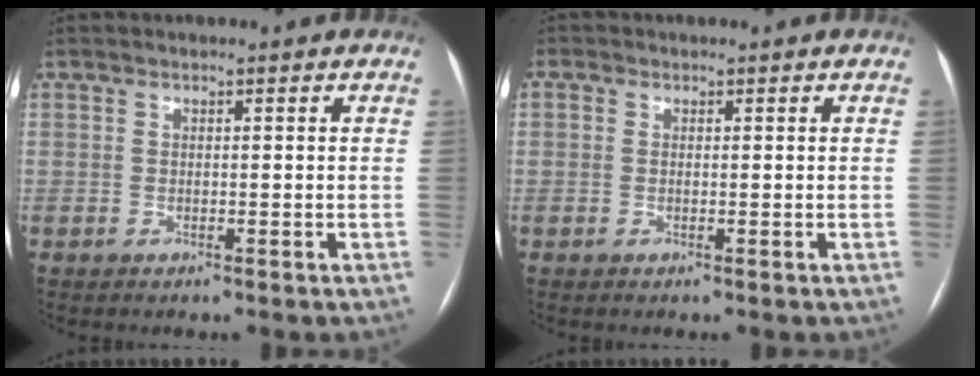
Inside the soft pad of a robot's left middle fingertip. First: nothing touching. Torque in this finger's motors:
{"motor_torque": [0.71, 0.00, 1.05, 0.21]}